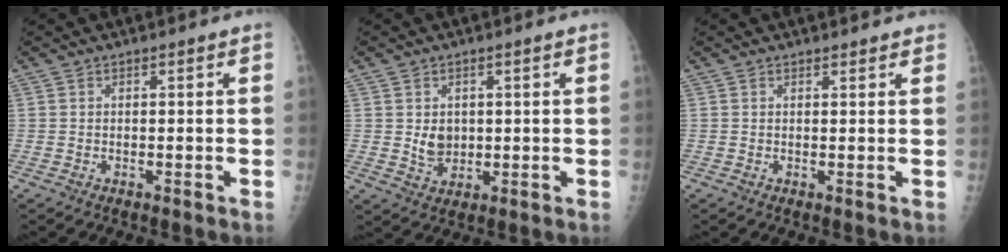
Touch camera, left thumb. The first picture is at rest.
{"total": 3.9, "force": [0.7, 3.1, 2.3], "torque": [-0.025, -0.009, 0.021]}
{"total": 1.9, "force": [1.8, 0.5, 0.4], "torque": [0.001, -0.007, 0.017]}